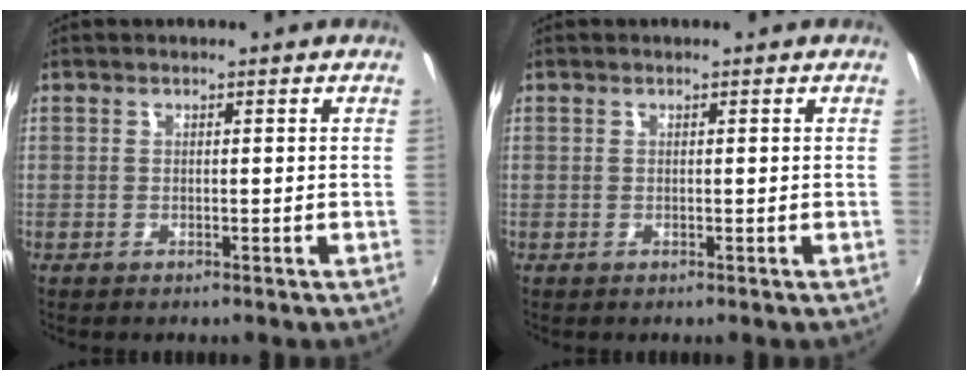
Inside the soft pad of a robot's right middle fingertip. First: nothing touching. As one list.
[{"total": 0.0}]